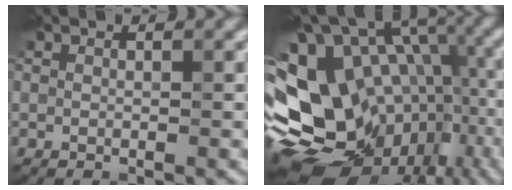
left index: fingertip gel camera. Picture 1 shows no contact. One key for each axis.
{"total": 18.9, "fx": -5.3, "fy": 13.7, "fz": 11.8, "tx": -0.210, "ty": -0.004, "tz": -0.033}